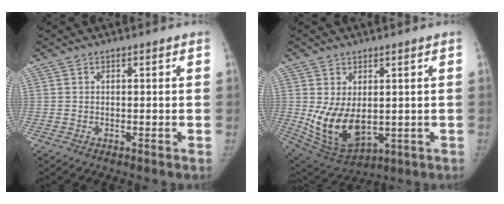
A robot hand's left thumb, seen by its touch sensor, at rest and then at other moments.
{"total": 11.7, "force": [0.0, 7.0, 9.4], "torque": [-0.154, -0.020, 0.029]}